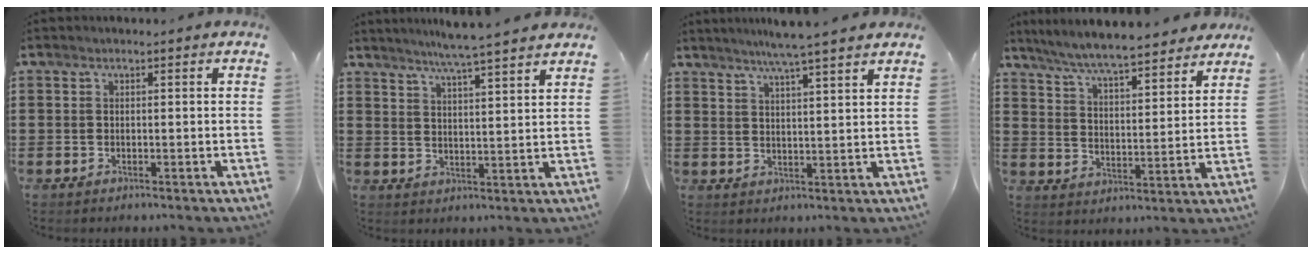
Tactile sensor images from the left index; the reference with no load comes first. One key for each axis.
{"total": 5.4, "fx": 4.8, "fy": -1.1, "fz": 2.2, "tx": -0.059, "ty": -0.023, "tz": 0.082}
{"total": 5.5, "fx": 4.7, "fy": -1.1, "fz": 2.5, "tx": -0.062, "ty": -0.017, "tz": 0.081}
{"total": 7.1, "fx": 6.7, "fy": 0.5, "fz": 2.3, "tx": -0.074, "ty": -0.037, "tz": 0.118}